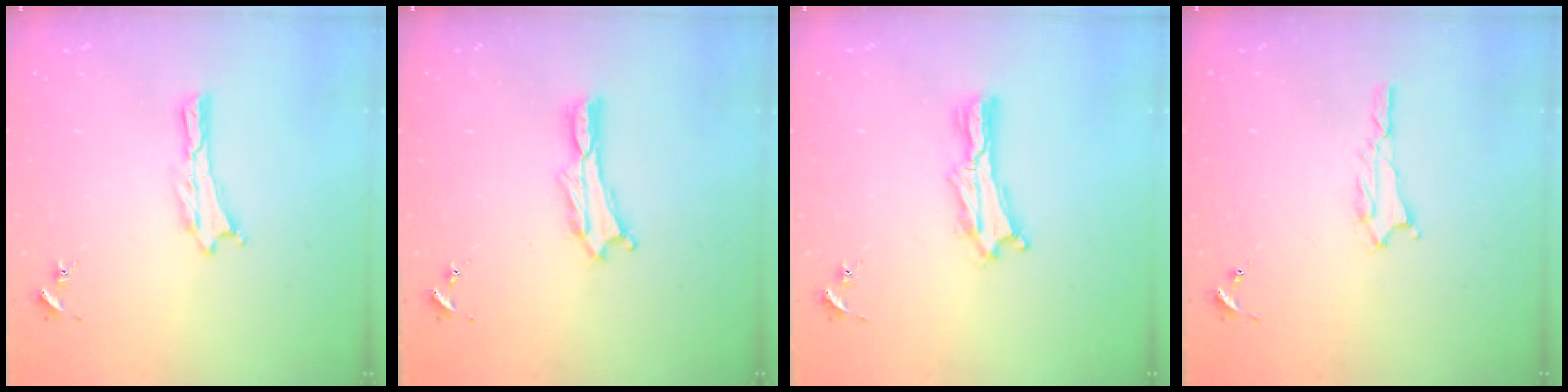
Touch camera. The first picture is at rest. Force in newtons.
{"total": 1.1, "press": 1.1, "slide": 0.2}
{"total": 2.1, "press": 2.1, "slide": 0.3}
{"total": 1.8, "press": 1.8, "slide": 0.2}